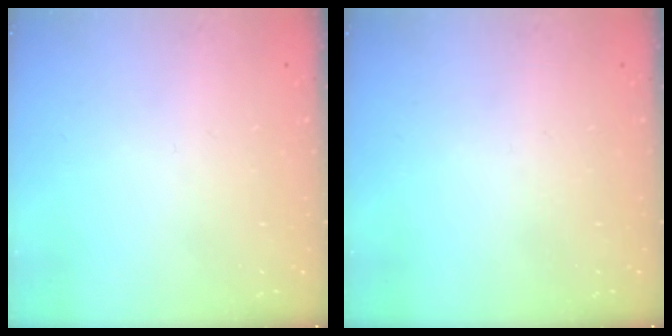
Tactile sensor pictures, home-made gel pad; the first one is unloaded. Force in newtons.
{"total": 0.0}